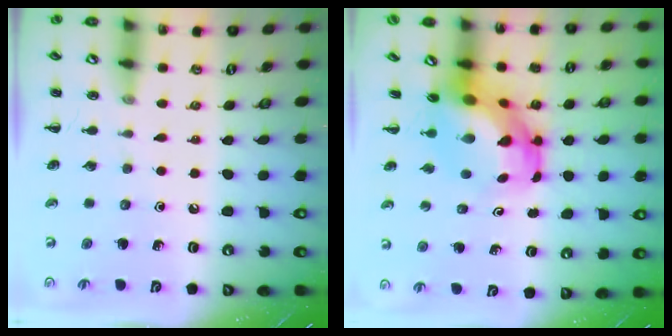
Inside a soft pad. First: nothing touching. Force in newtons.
{"total": 6.6, "press": 6.3, "slide": 2.0}